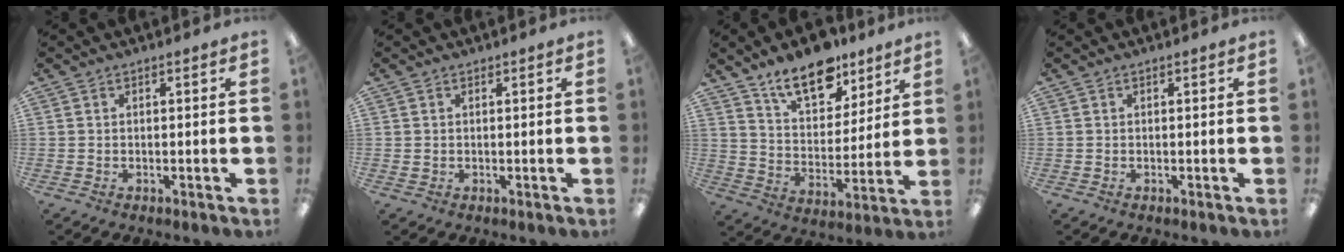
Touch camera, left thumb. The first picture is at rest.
{"total": 0.7, "force": [0.4, 0.6, 0.0], "torque": [0.001, 0.004, 0.007]}
{"total": 14.3, "force": [11.1, 6.6, 6.3], "torque": [-0.102, -0.061, 0.200]}
{"total": 0.0}